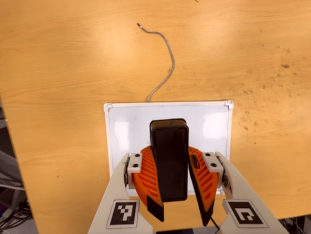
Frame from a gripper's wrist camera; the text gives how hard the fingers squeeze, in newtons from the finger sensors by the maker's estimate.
{"total": 11.7, "left": 11.0, "right": 12.4}